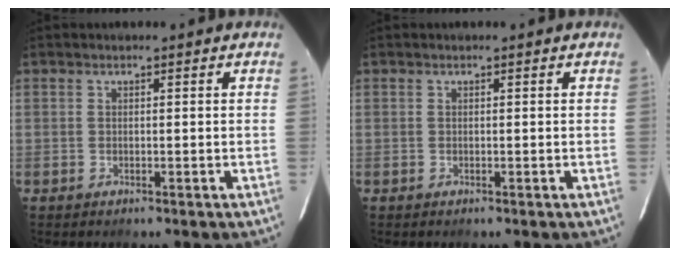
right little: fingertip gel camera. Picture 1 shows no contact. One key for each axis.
{"total": 0.0}